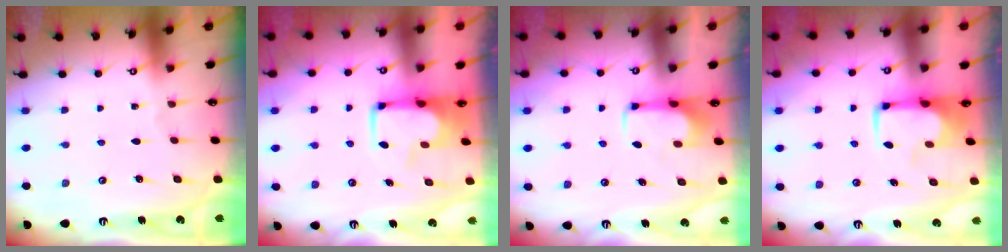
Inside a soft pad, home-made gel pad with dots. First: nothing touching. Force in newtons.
{"total": 2.7, "press": 2.7, "slide": 0.5}
{"total": 1.9, "press": 1.8, "slide": 0.6}
{"total": 1.0, "press": 0.7, "slide": 0.7}